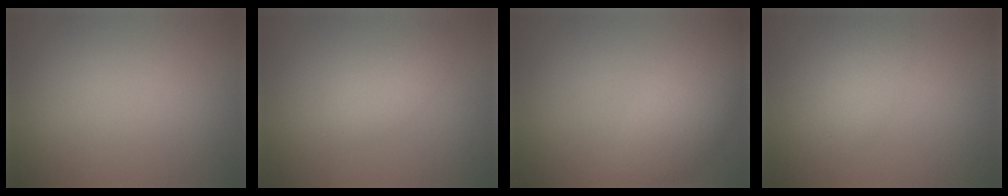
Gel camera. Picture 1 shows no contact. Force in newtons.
{"total": 2.1, "press": 2.1, "slide": 0.1}
{"total": 4.3, "press": 4.3, "slide": 0.1}
{"total": 2.3, "press": 2.3, "slide": 0.1}